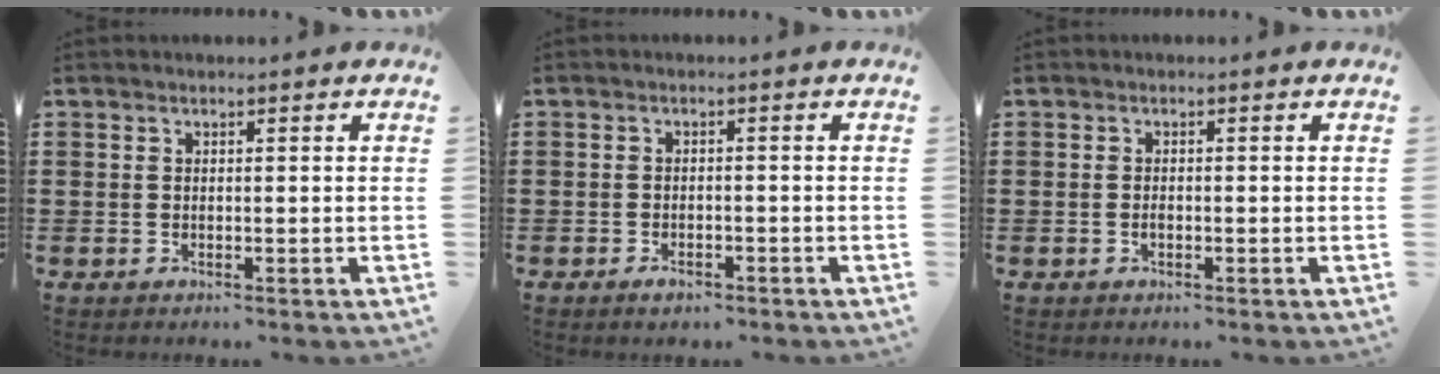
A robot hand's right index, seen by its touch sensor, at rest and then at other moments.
{"total": 1.5, "force": [-1.3, 0.5, 0.4], "torque": [-0.011, -0.002, -0.025]}
{"total": 0.8, "force": [-0.3, 0.3, 0.6], "torque": [-0.014, -0.005, -0.004]}